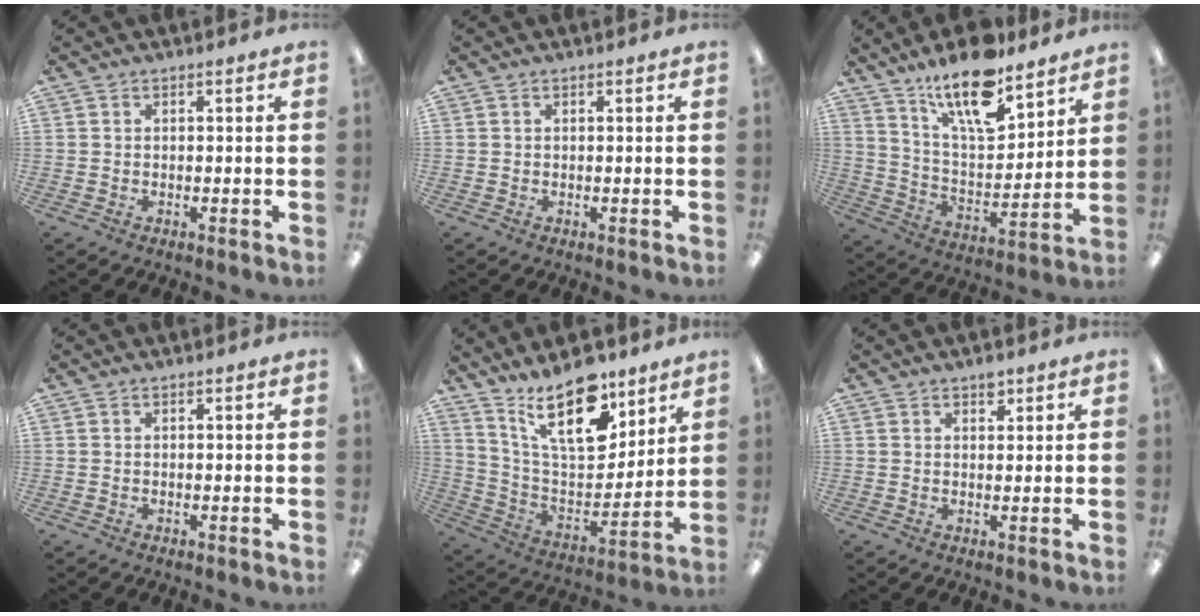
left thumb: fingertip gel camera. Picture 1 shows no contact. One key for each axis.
{"total": 0.0}
{"total": 17.7, "fx": 13.2, "fy": 5.8, "fz": 10.3, "tx": -0.174, "ty": -0.076, "tz": 0.221}
{"total": 0.0}
{"total": 20.6, "fx": 13.4, "fy": 8.7, "fz": 13.0, "tx": -0.237, "ty": -0.075, "tz": 0.231}
{"total": 2.3, "fx": 1.7, "fy": 1.2, "fz": 1.1, "tx": -0.006, "ty": -0.007, "tz": 0.027}